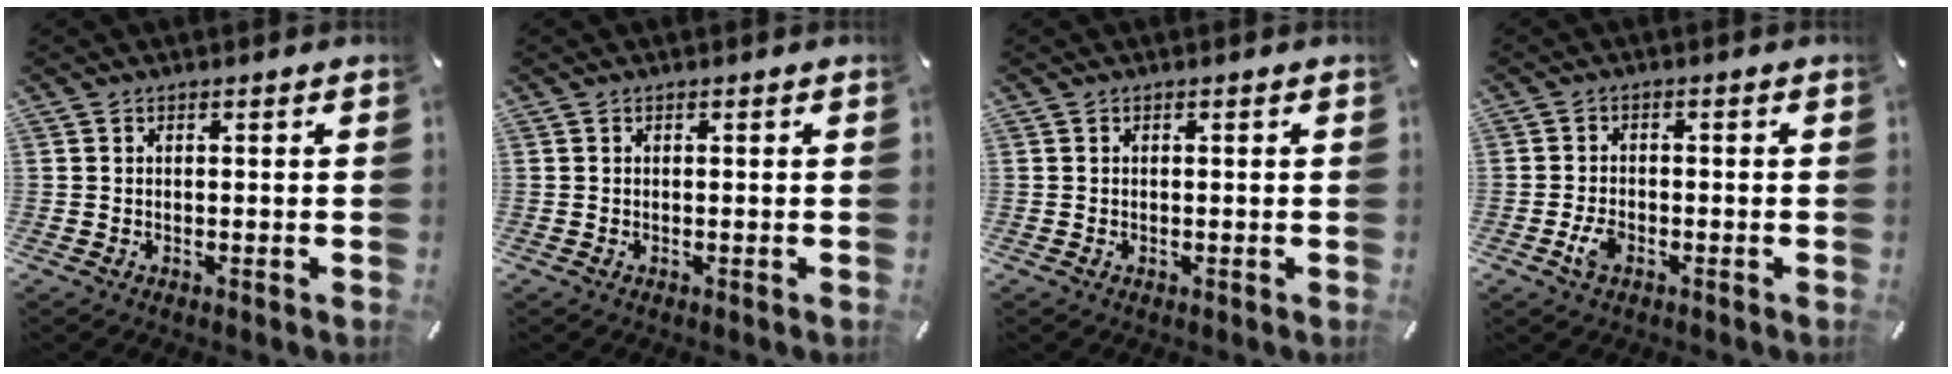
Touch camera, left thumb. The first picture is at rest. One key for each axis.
{"total": 0.0}
{"total": 0.0}
{"total": 3.7, "fx": -1.6, "fy": 2.2, "fz": 2.5, "tx": -0.062, "ty": 0.001, "tz": -0.032}